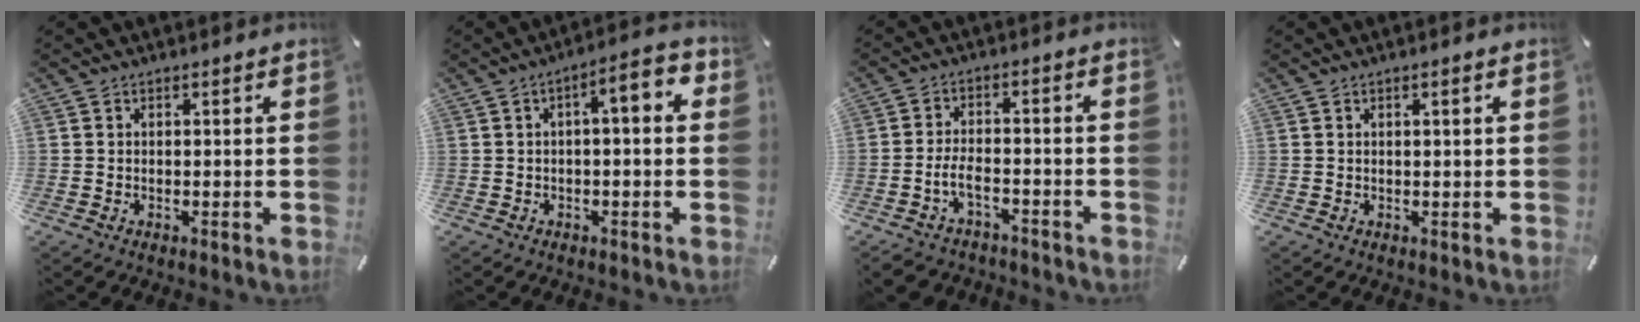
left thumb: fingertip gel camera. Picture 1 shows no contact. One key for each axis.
{"total": 6.3, "fx": 1.0, "fy": 1.8, "fz": 6.0, "tx": -0.089, "ty": -0.008, "tz": 0.011}
{"total": 5.6, "fx": -3.2, "fy": 2.8, "fz": 3.7, "tx": -0.079, "ty": 0.014, "tz": -0.062}
{"total": 1.2, "fx": 0.4, "fy": 0.1, "fz": 1.2, "tx": -0.021, "ty": -0.001, "tz": 0.006}